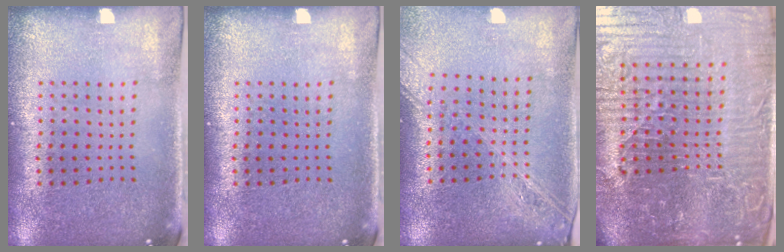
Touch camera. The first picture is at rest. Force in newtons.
{"total": 0.0}
{"total": 2.0, "press": 1.8, "slide": 1.0}
{"total": 7.9, "press": 7.0, "slide": 3.7}